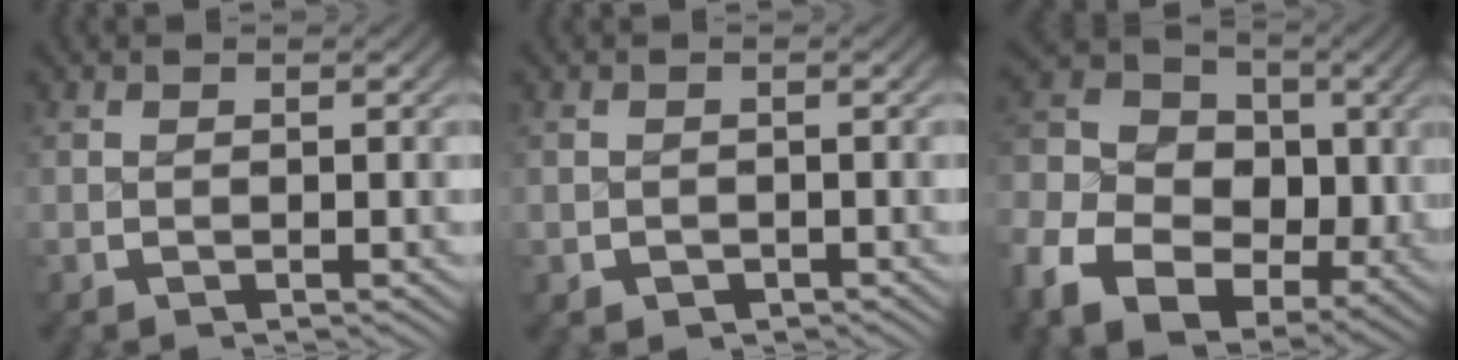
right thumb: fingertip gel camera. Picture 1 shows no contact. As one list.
[{"total": 1.5, "force": [-0.9, 1.1, 0.3], "torque": [-0.003, -0.010, -0.010]}, {"total": 15.3, "force": [-0.8, 11.9, 9.6], "torque": [-0.205, -0.037, -0.013]}]